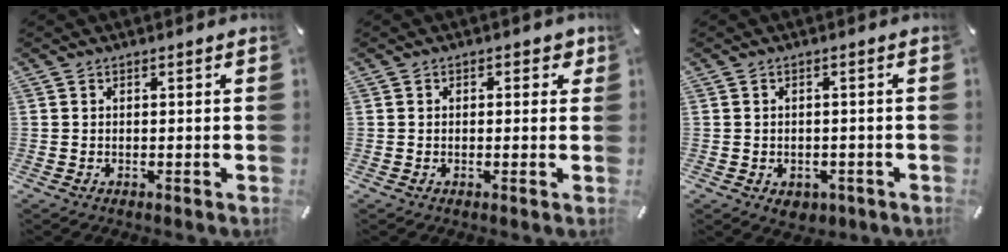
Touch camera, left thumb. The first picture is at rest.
{"total": 2.0, "force": [0.1, 1.4, 1.4], "torque": [-0.012, 0.003, -0.003]}
{"total": 3.1, "force": [-1.4, 2.4, 1.3], "torque": [-0.025, 0.005, -0.026]}